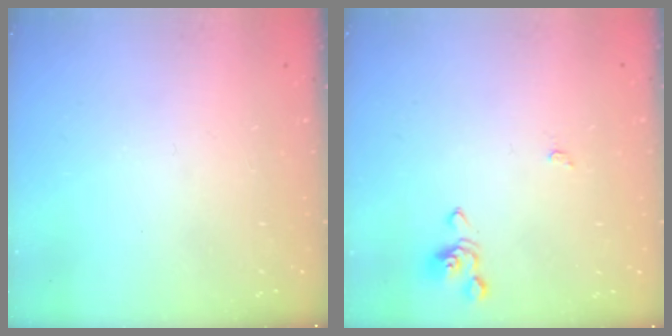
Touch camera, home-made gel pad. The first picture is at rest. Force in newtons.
{"total": 0.6, "press": 0.6, "slide": 0.2}